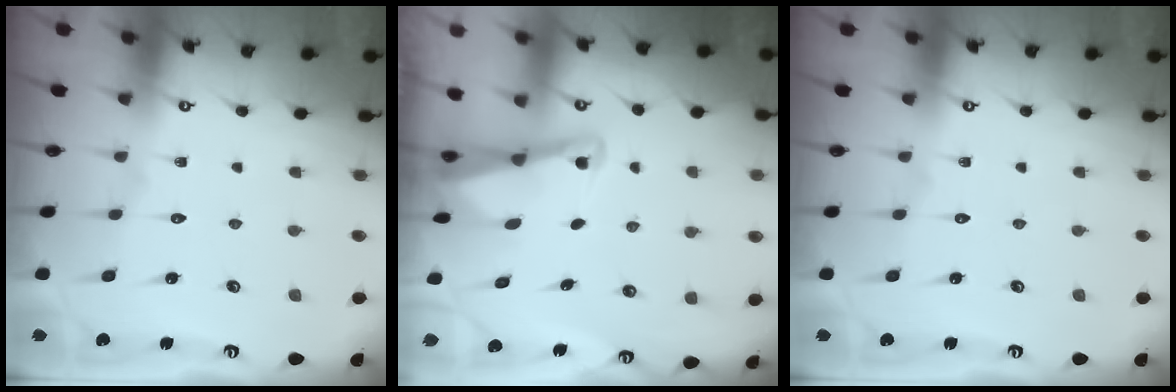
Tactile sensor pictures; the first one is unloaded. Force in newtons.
{"total": 2.5, "press": 2.5, "slide": 0.6}
{"total": 0.0}